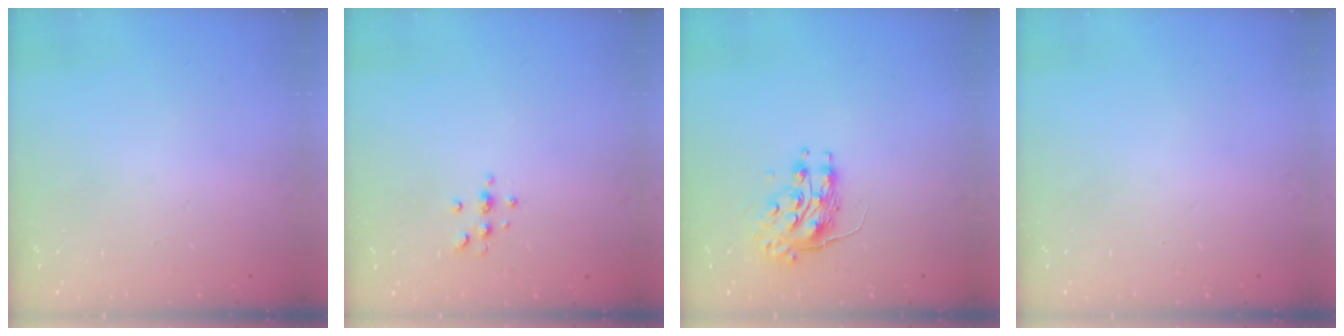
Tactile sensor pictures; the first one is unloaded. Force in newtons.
{"total": 3.9, "press": 3.8, "slide": 0.5}
{"total": 8.1, "press": 8.1, "slide": 0.1}
{"total": 0.0}